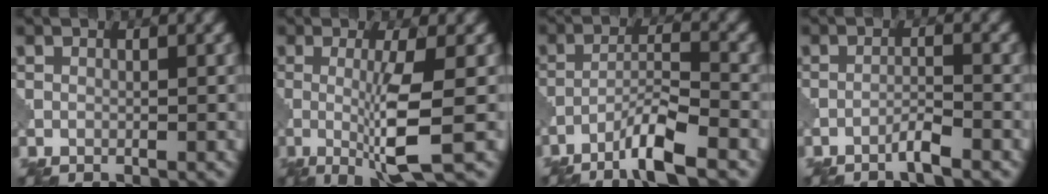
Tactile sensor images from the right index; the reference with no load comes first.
{"total": 5.7, "force": [-0.7, 0.8, 5.6], "torque": [-0.098, -0.012, -0.015]}
{"total": 5.6, "force": [-3.8, 0.5, 4.1], "torque": [-0.069, 0.007, -0.078]}
{"total": 1.9, "force": [-1.5, 0.0, 1.3], "torque": [-0.021, 0.008, -0.033]}